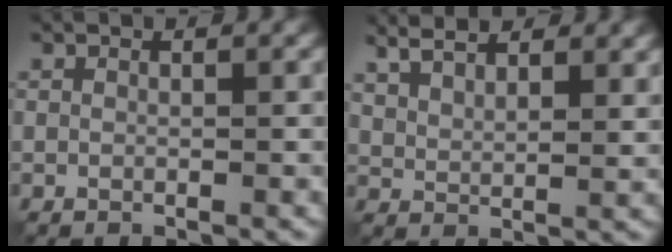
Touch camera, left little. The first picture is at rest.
{"total": 5.9, "force": [4.5, 2.2, 3.3], "torque": [-0.055, 0.016, 0.055]}